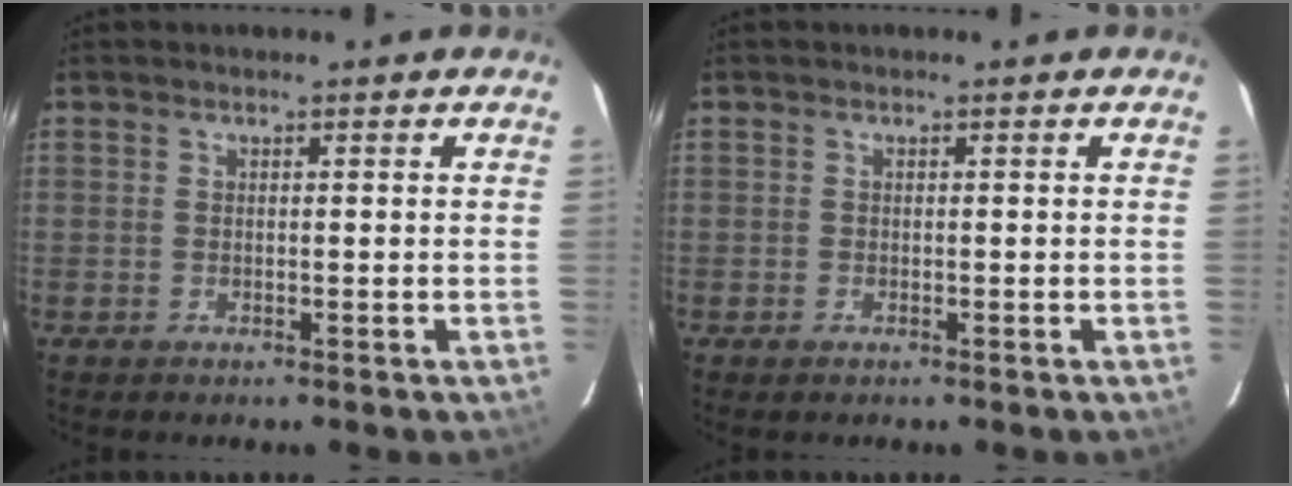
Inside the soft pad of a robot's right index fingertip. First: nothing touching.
{"total": 0.8, "force": [-0.6, 0.5, 0.2], "torque": [-0.004, -0.001, -0.012]}